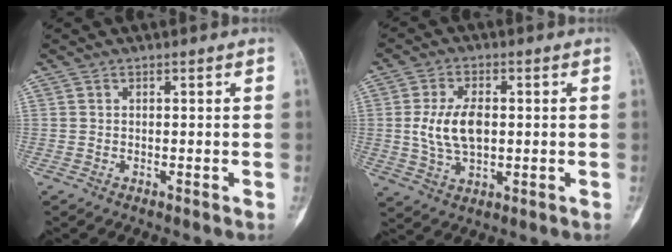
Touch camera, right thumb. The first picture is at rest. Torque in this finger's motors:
{"motor_torque": [0.39, 0.60, 0.38, -0.28, 0.26]}